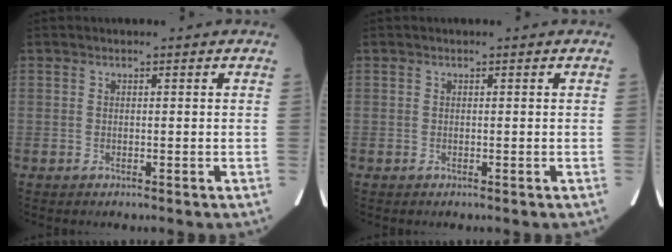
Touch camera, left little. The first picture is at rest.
{"total": 0.0}